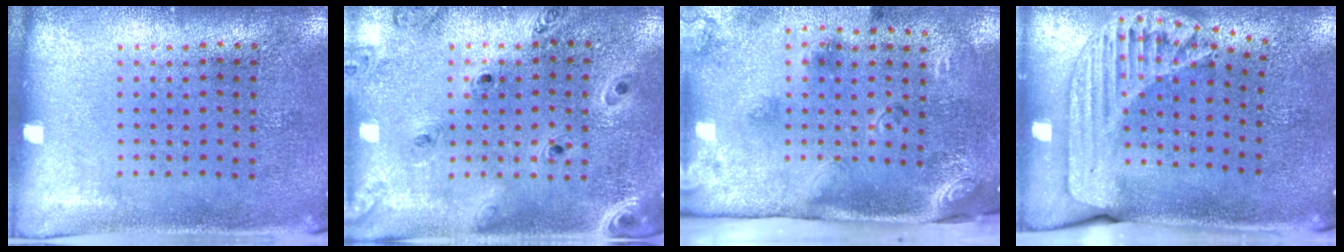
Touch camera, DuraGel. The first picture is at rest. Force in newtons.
{"total": 1.3, "press": 1.3, "slide": 0.1}
{"total": 3.1, "press": 2.0, "slide": 2.4}
{"total": 1.8, "press": 1.6, "slide": 0.9}